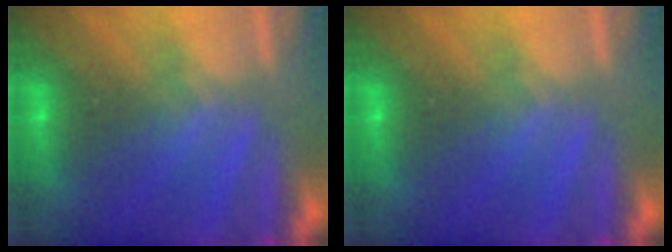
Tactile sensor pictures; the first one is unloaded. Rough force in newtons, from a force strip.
{"total": 0.0}